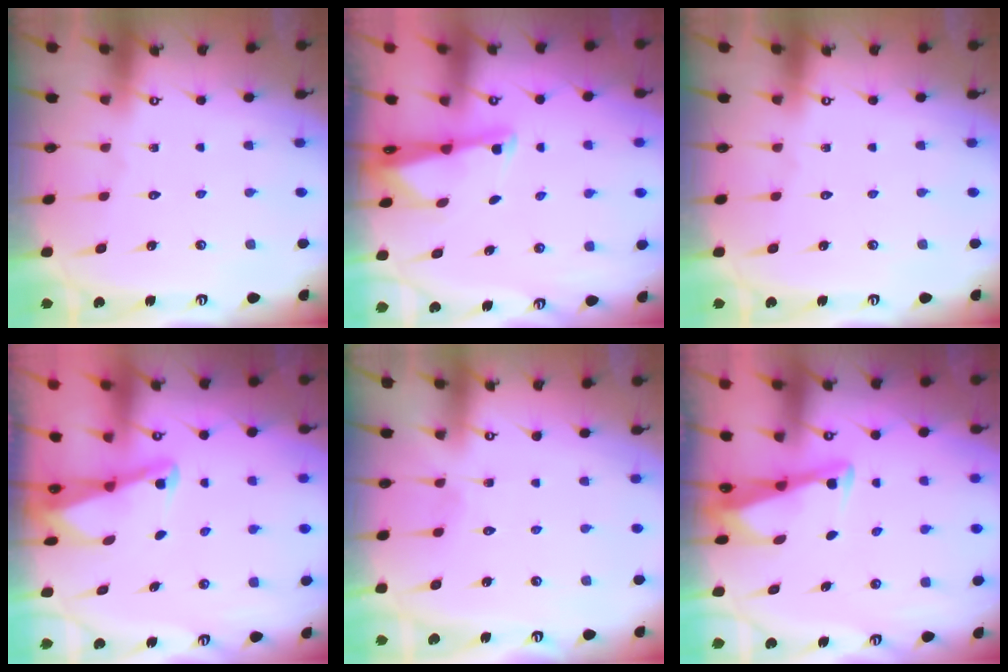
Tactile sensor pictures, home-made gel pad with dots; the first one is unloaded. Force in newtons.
{"total": 1.8, "press": 1.7, "slide": 0.4}
{"total": 0.0}
{"total": 2.1, "press": 2.1, "slide": 0.3}
{"total": 2.6, "press": 2.6, "slide": 0.2}
{"total": 3.0, "press": 3.0, "slide": 0.3}